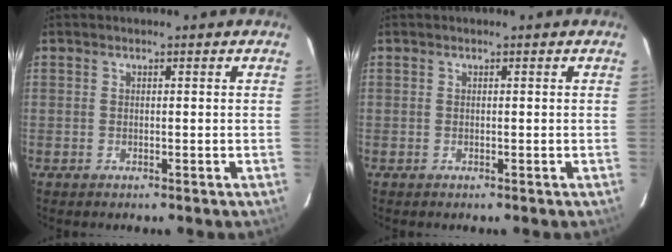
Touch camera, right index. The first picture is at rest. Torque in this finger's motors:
{"motor_torque": [0.00, 0.00, 0.00, 0.00]}